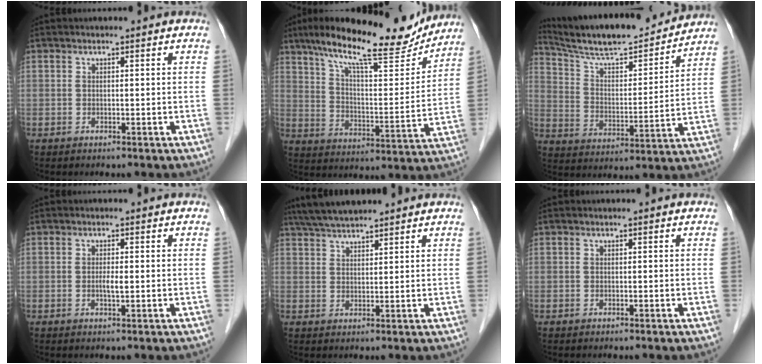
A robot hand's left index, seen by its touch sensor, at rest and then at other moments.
{"total": 20.0, "force": [16.6, 3.2, 10.7], "torque": [-0.178, 0.002, 0.251]}
{"total": 17.7, "force": [16.3, 1.6, 6.6], "torque": [-0.121, -0.006, 0.260]}
{"total": 1.5, "force": [-0.4, 0.2, 1.4], "torque": [-0.028, -0.005, -0.009]}
{"total": 6.8, "force": [6.1, 0.6, 2.9], "torque": [-0.053, 0.030, 0.110]}
{"total": 0.0}